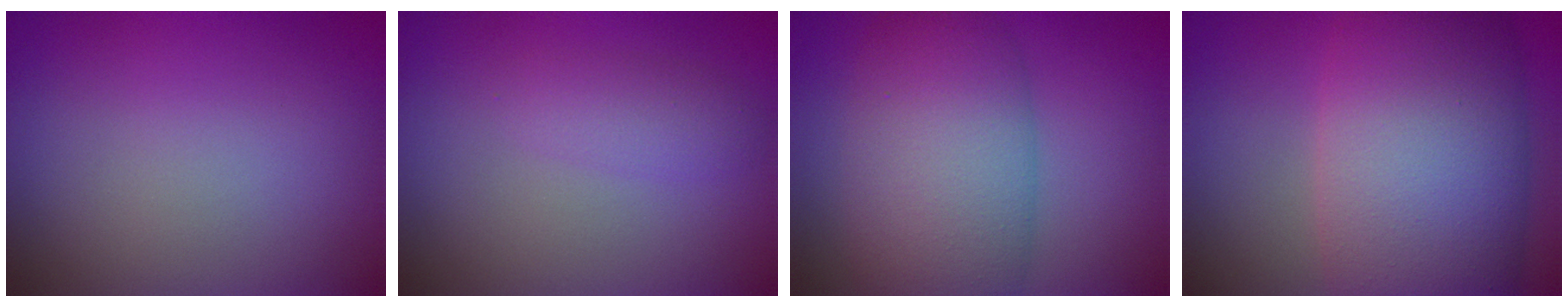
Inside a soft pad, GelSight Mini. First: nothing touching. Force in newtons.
{"total": 1.8, "press": 1.8, "slide": 0.0}
{"total": 9.0, "press": 8.9, "slide": 0.3}
{"total": 13.7, "press": 13.7, "slide": 0.4}